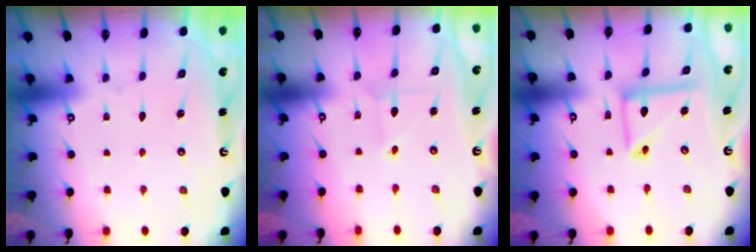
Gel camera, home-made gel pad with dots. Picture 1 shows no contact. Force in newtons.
{"total": 2.0, "press": 2.0, "slide": 0.2}
{"total": 10.5, "press": 10.5, "slide": 0.9}